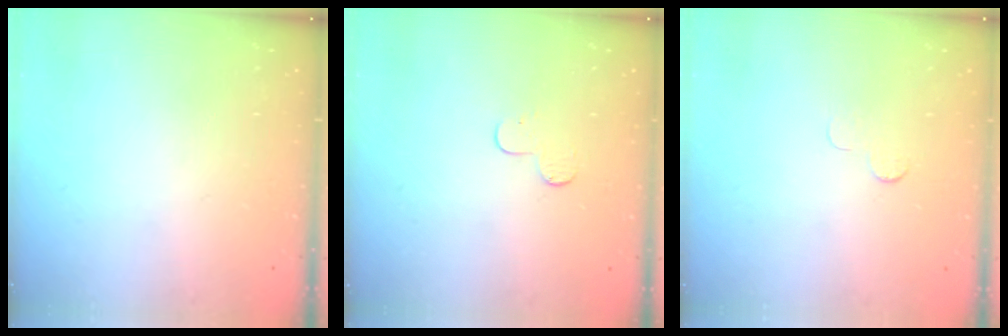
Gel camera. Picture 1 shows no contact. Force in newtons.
{"total": 4.9, "press": 4.9, "slide": 0.5}
{"total": 3.0, "press": 2.9, "slide": 0.3}